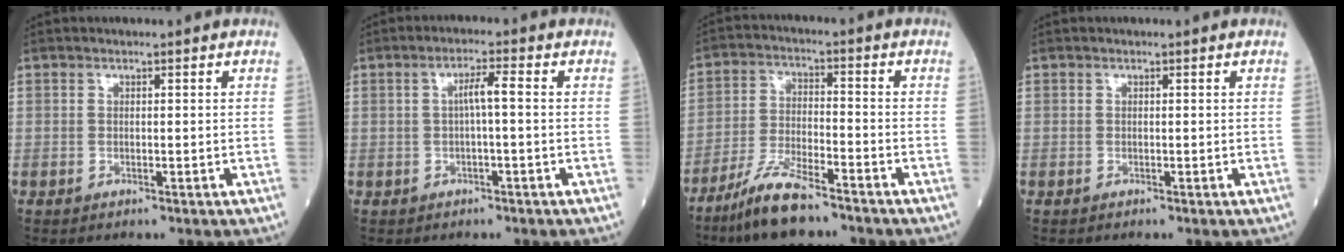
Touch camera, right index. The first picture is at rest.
{"total": 2.9, "force": [0.0, 0.1, 2.9], "torque": [-0.052, 0.008, 0.001]}
{"total": 8.7, "force": [-6.8, 1.4, 5.3], "torque": [-0.110, -0.020, -0.128]}
{"total": 0.0}